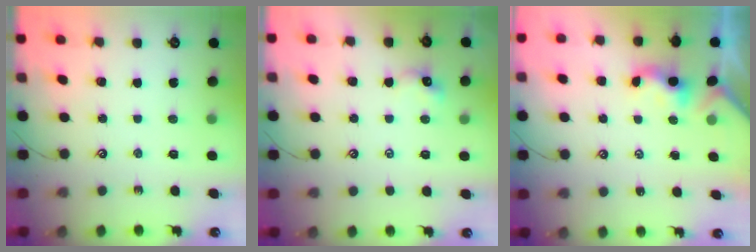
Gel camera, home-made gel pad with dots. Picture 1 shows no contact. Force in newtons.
{"total": 0.9, "press": 0.9, "slide": 0.2}
{"total": 1.0, "press": 0.9, "slide": 0.4}